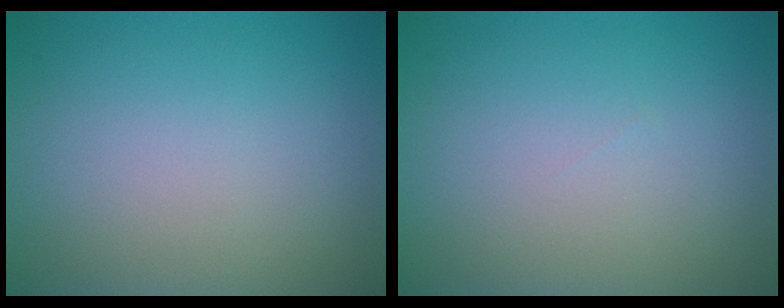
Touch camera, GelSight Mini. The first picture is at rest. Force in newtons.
{"total": 0.0}